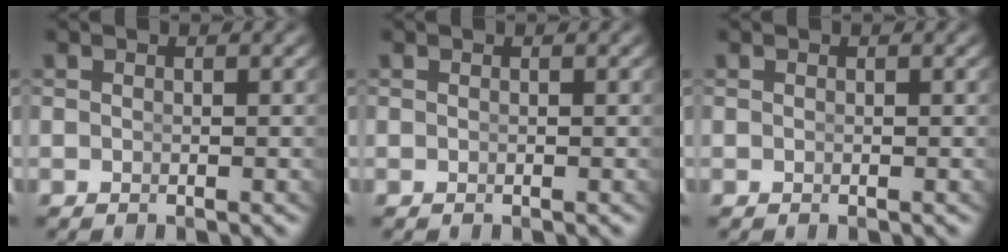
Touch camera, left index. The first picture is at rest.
{"total": 0.0}
{"total": 0.0}